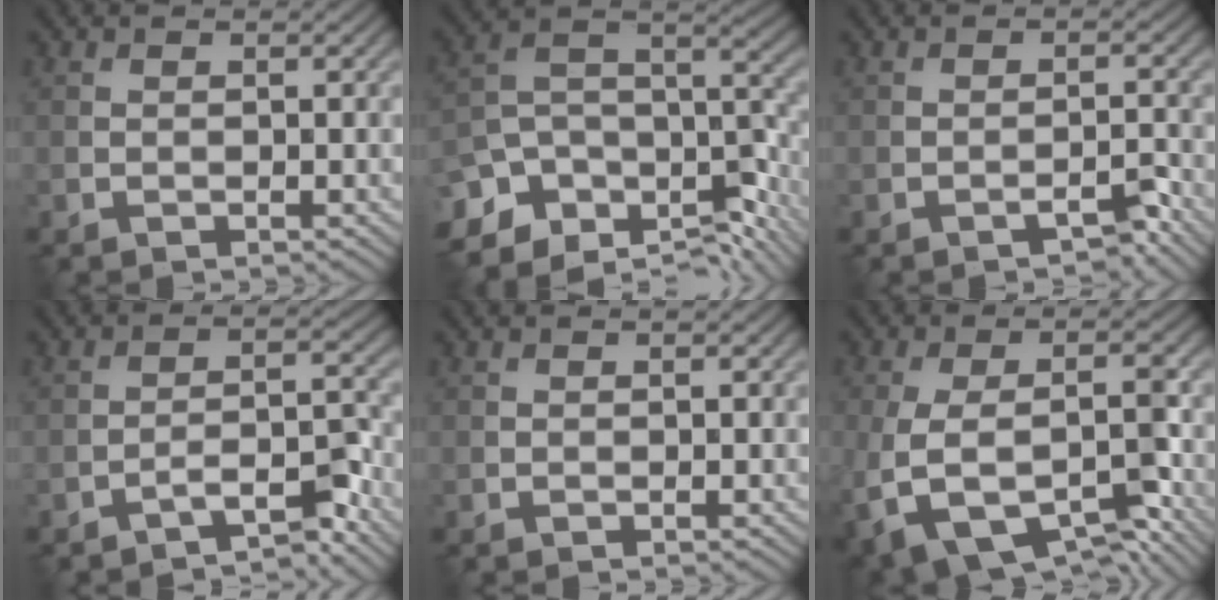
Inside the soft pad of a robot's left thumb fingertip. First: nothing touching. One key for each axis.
{"total": 12.8, "fx": -7.8, "fy": 6.6, "fz": 7.6, "tx": -0.186, "ty": -0.029, "tz": -0.116}
{"total": 2.2, "fx": -1.8, "fy": 0.4, "fz": 1.2, "tx": -0.016, "ty": 0.007, "tz": -0.030}
{"total": 4.6, "fx": -3.7, "fy": 0.6, "fz": 2.6, "tx": -0.038, "ty": 0.017, "tz": -0.064}
{"total": 0.0}
{"total": 11.0, "fx": -5.2, "fy": 5.7, "fz": 7.9, "tx": -0.168, "ty": -0.040, "tz": -0.071}